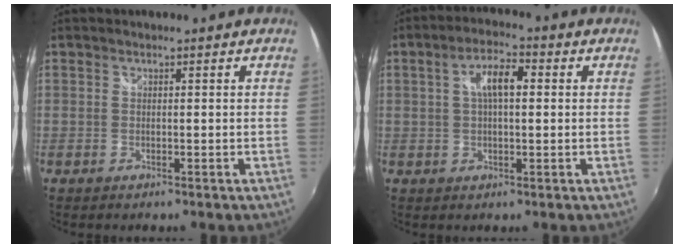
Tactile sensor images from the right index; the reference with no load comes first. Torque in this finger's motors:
{"motor_torque": [0.43, 0.00, 0.35, 0.08]}